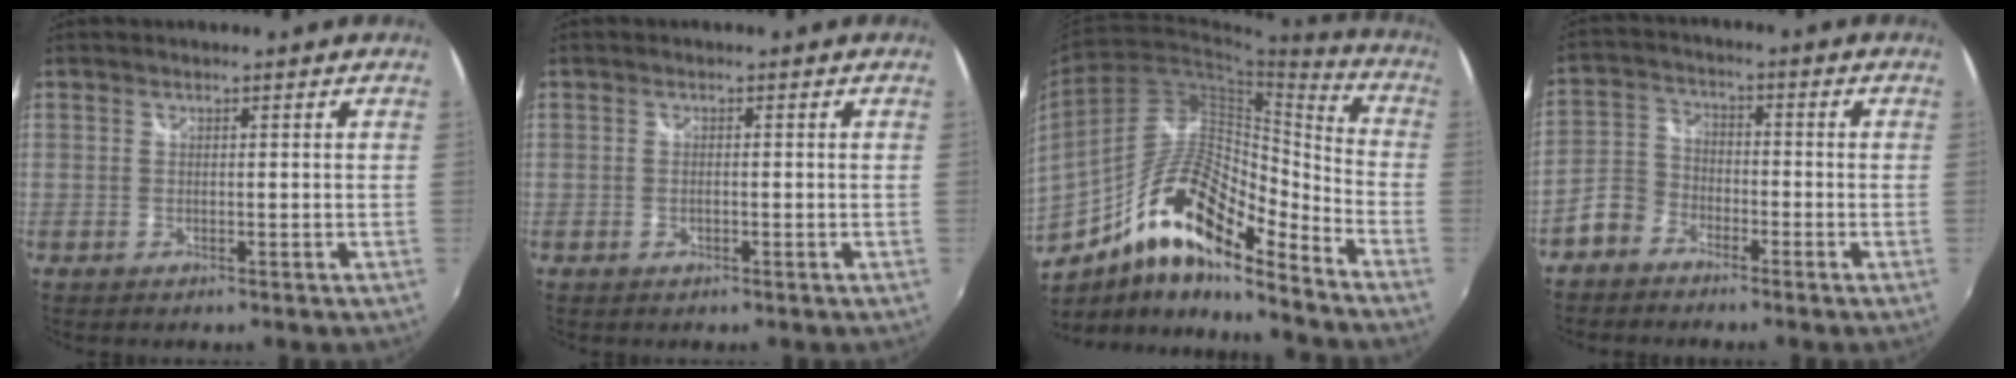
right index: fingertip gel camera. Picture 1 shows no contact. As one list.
[{"total": 0.9, "force": [-0.3, 0.5, 0.6], "torque": [-0.013, 0.000, -0.006]}, {"total": 18.5, "force": [-11.8, 5.7, 13.0], "torque": [-0.233, 0.003, -0.220]}, {"total": 5.9, "force": [-4.1, 4.0, 1.5], "torque": [-0.033, 0.019, -0.086]}]